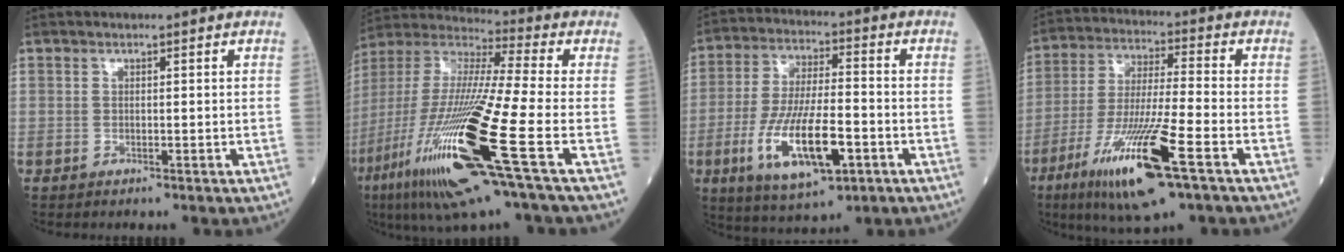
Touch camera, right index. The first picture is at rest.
{"total": 25.1, "force": [-9.3, 1.0, 23.2], "torque": [-0.486, -0.057, -0.177]}
{"total": 14.2, "force": [-4.9, 3.9, 12.8], "torque": [-0.252, -0.015, -0.081]}
{"total": 16.2, "force": [-7.8, 1.0, 14.1], "torque": [-0.290, -0.036, -0.139]}